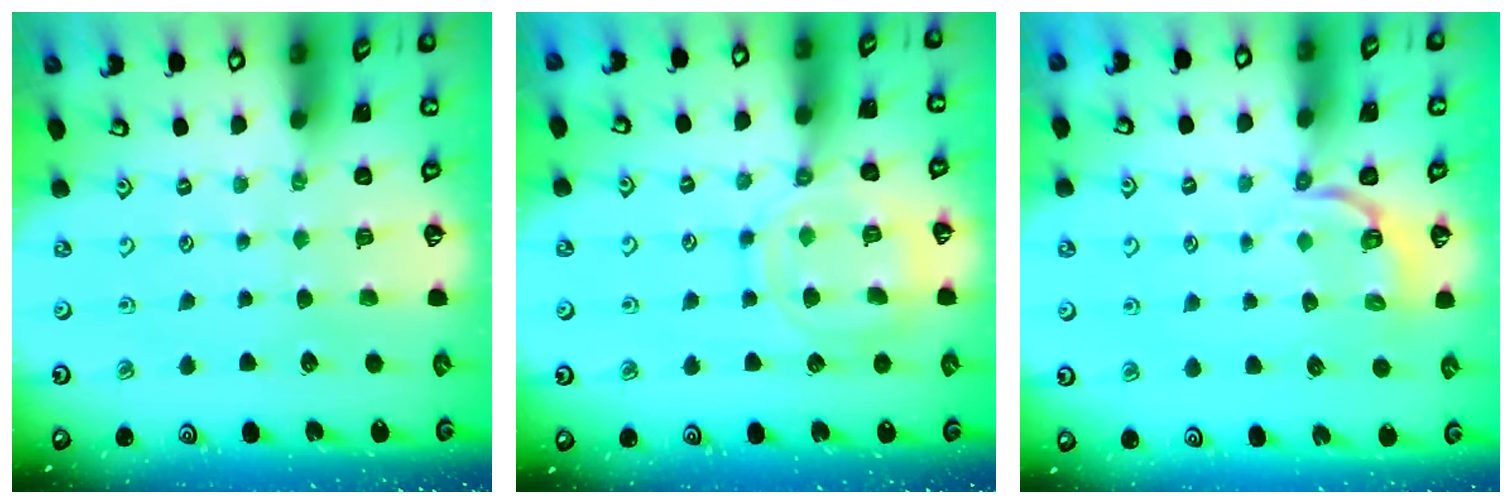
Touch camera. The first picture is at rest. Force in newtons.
{"total": 11.8, "press": 11.8, "slide": 1.1}
{"total": 3.8, "press": 2.8, "slide": 2.5}